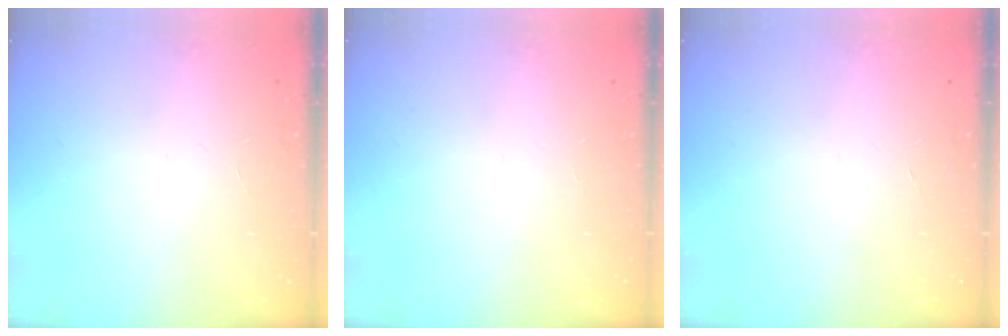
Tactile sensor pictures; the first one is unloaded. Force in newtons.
{"total": 0.0}
{"total": 0.0}